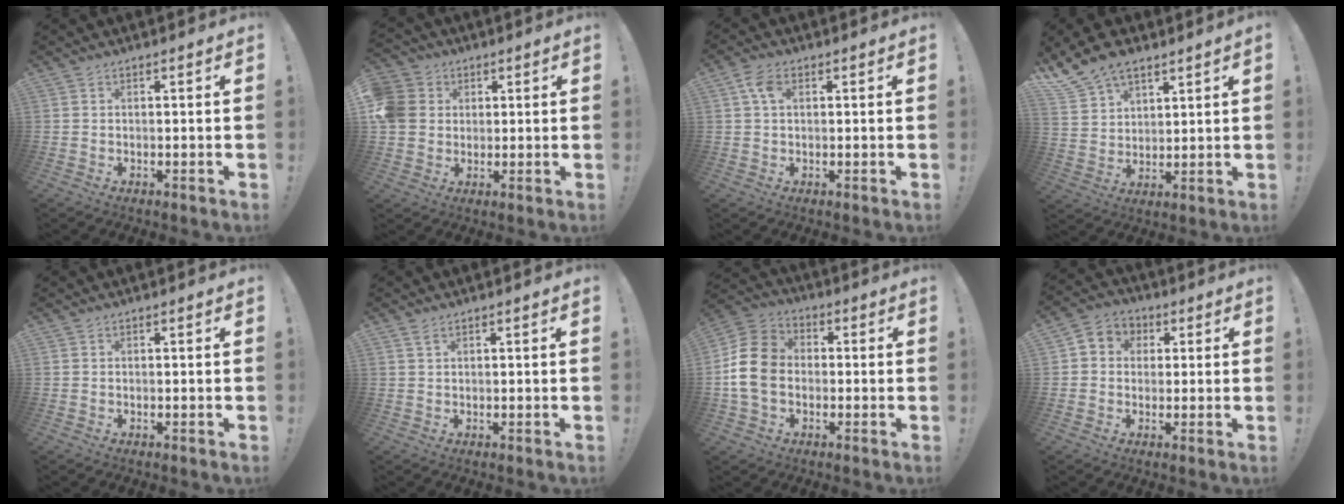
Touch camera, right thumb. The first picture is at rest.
{"total": 9.1, "force": [1.7, 8.2, 3.6], "torque": [-0.077, 0.002, 0.036]}
{"total": 4.8, "force": [1.5, 2.6, 3.7], "torque": [-0.067, 0.005, 0.027]}
{"total": 9.5, "force": [7.4, 4.6, 3.6], "torque": [-0.079, -0.038, 0.149]}
{"total": 0.0}
{"total": 1.6, "force": [0.9, 0.4, 1.2], "torque": [-0.018, -0.002, 0.016]}
{"total": 13.6, "force": [-1.4, 10.6, 8.3], "torque": [-0.152, 0.030, -0.020]}
{"total": 5.7, "force": [-0.4, 5.3, 1.9], "torque": [-0.025, 0.013, -0.003]}